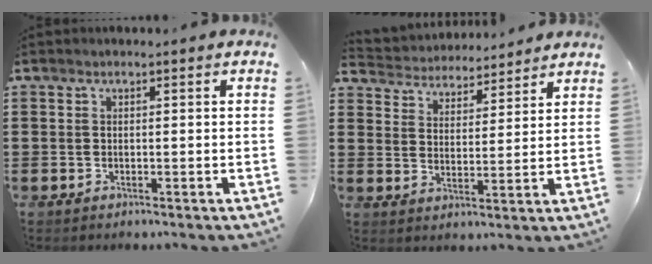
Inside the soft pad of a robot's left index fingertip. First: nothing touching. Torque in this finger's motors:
{"motor_torque": [1.25, -0.89, 0.24, 0.05]}